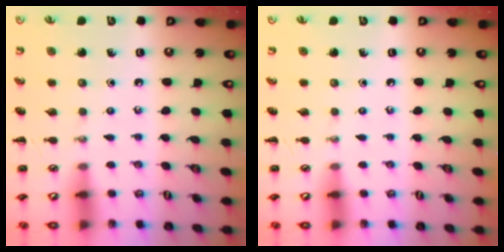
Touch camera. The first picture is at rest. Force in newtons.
{"total": 0.0}